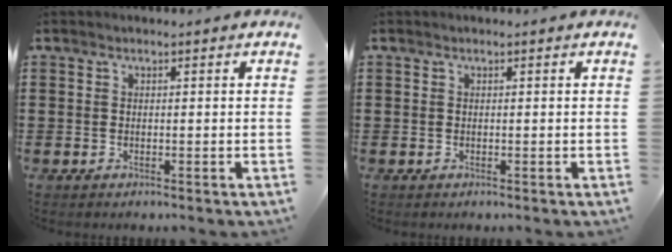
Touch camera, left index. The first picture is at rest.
{"total": 0.0}